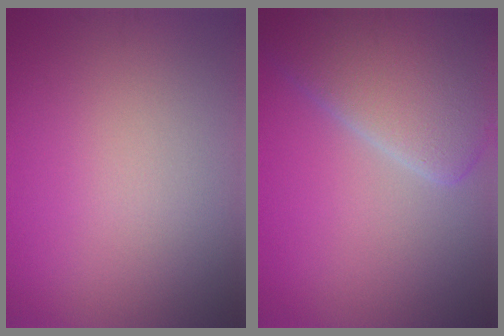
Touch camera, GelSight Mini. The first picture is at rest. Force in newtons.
{"total": 8.6, "press": 8.6, "slide": 0.7}